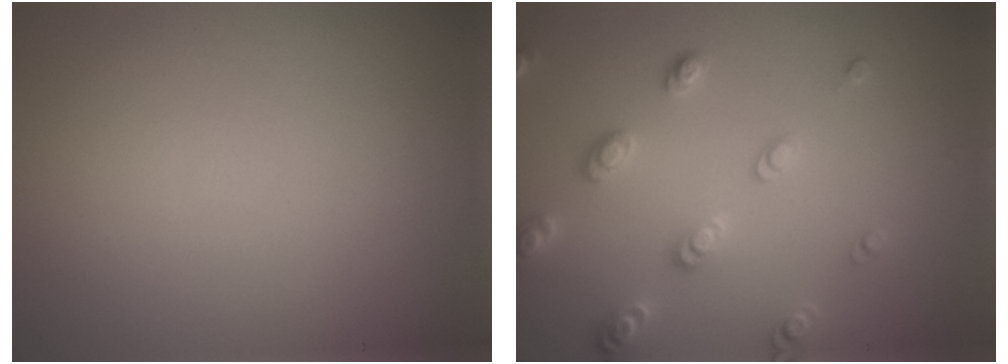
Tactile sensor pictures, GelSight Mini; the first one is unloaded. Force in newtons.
{"total": 2.9, "press": 2.9, "slide": 0.5}